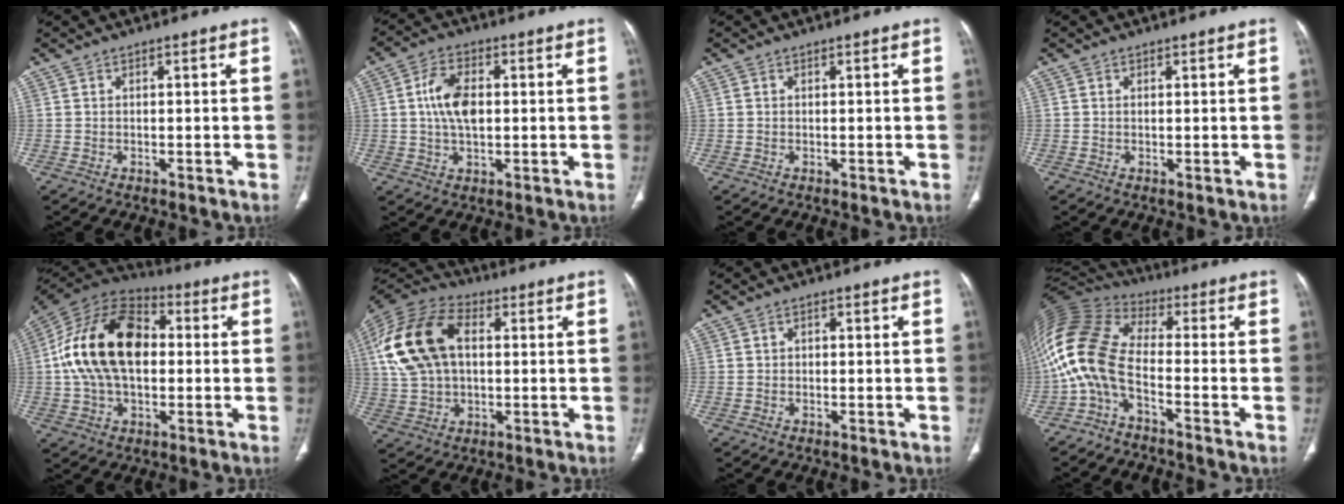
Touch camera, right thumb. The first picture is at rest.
{"total": 8.3, "force": [0.8, 4.6, 6.8], "torque": [-0.128, 0.006, 0.014]}
{"total": 0.0}
{"total": 0.5, "force": [0.1, 0.1, 0.5], "torque": [-0.016, -0.003, 0.004]}
{"total": 21.3, "force": [1.6, 13.4, 16.5], "torque": [-0.301, 0.026, 0.023]}
{"total": 19.1, "force": [3.8, 12.1, 14.3], "torque": [-0.285, 0.020, 0.066]}
{"total": 0.8, "force": [0.1, 0.7, 0.5], "torque": [-0.003, 0.002, 0.000]}
{"total": 12.5, "force": [-4.1, 5.8, 10.2], "torque": [-0.230, 0.067, -0.095]}